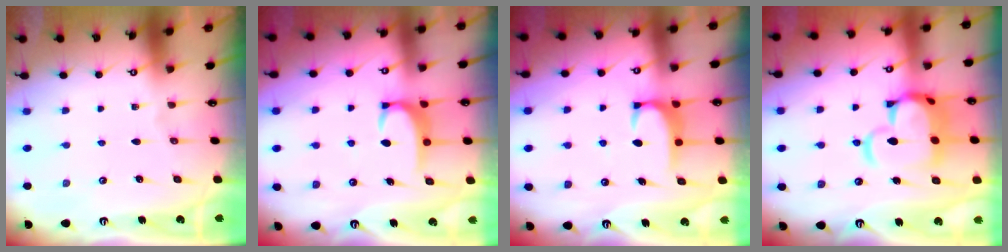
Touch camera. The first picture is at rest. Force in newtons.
{"total": 3.4, "press": 3.4, "slide": 0.4}
{"total": 2.0, "press": 1.9, "slide": 0.5}
{"total": 9.0, "press": 8.8, "slide": 1.9}